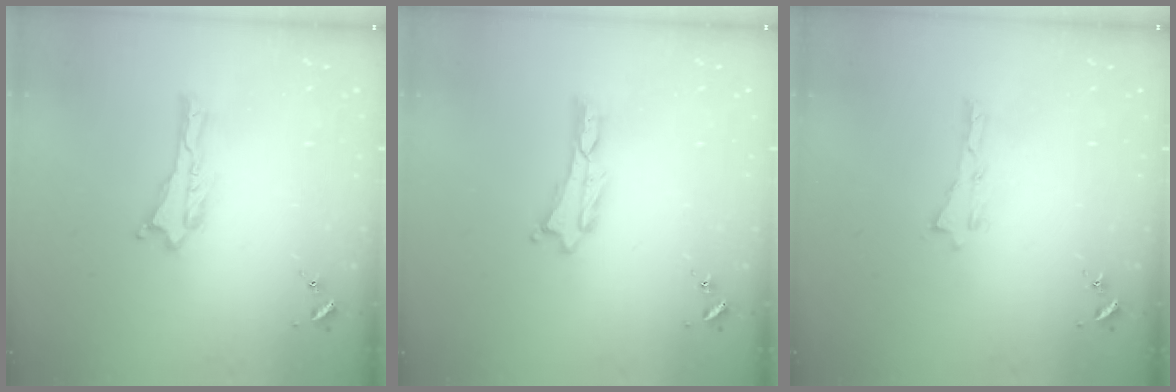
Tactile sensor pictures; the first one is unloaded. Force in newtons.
{"total": 0.0}
{"total": 0.0}